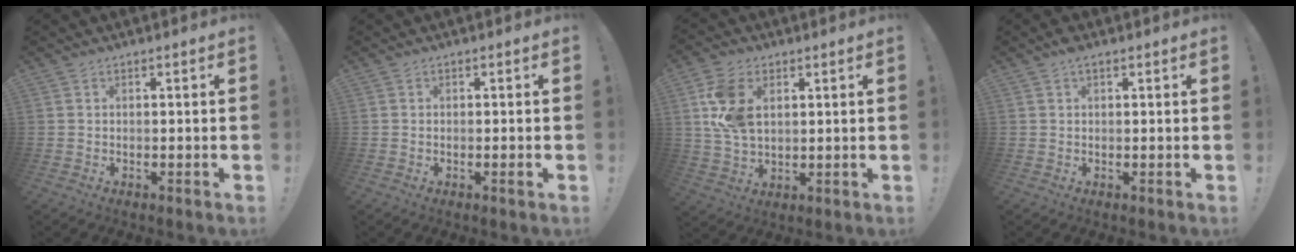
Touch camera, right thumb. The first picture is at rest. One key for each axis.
{"total": 1.2, "fx": -0.4, "fy": -0.1, "fz": 1.1, "tx": -0.019, "ty": 0.000, "tz": -0.008}
{"total": 12.6, "fx": 3.7, "fy": 8.2, "fz": 8.7, "tx": -0.161, "ty": -0.002, "tz": 0.074}
{"total": 1.6, "fx": 0.9, "fy": 0.8, "fz": 1.1, "tx": -0.023, "ty": 0.001, "tz": 0.017}